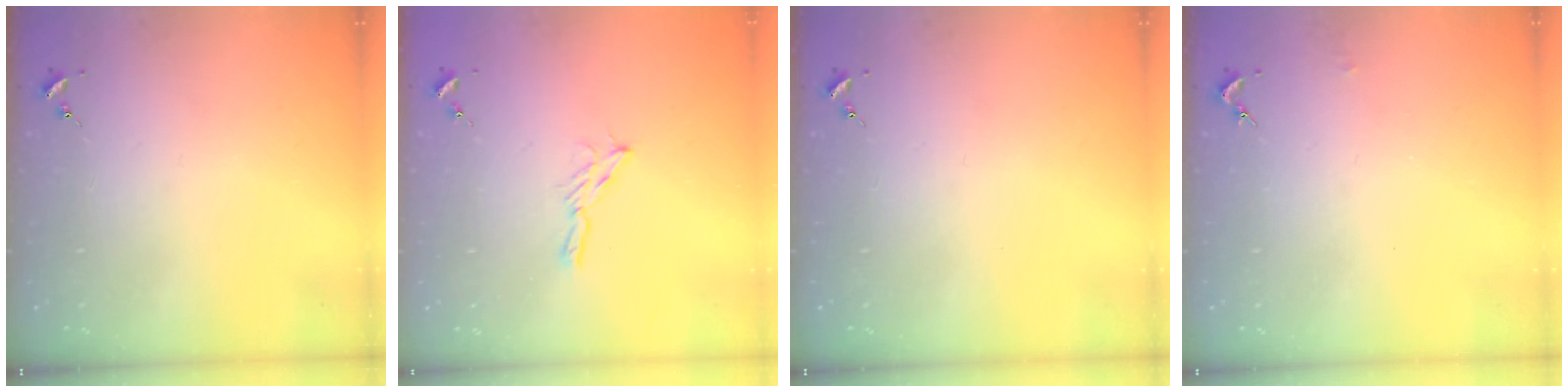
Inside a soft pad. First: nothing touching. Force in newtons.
{"total": 5.4, "press": 5.4, "slide": 0.4}
{"total": 0.0}
{"total": 1.4, "press": 1.4, "slide": 0.1}